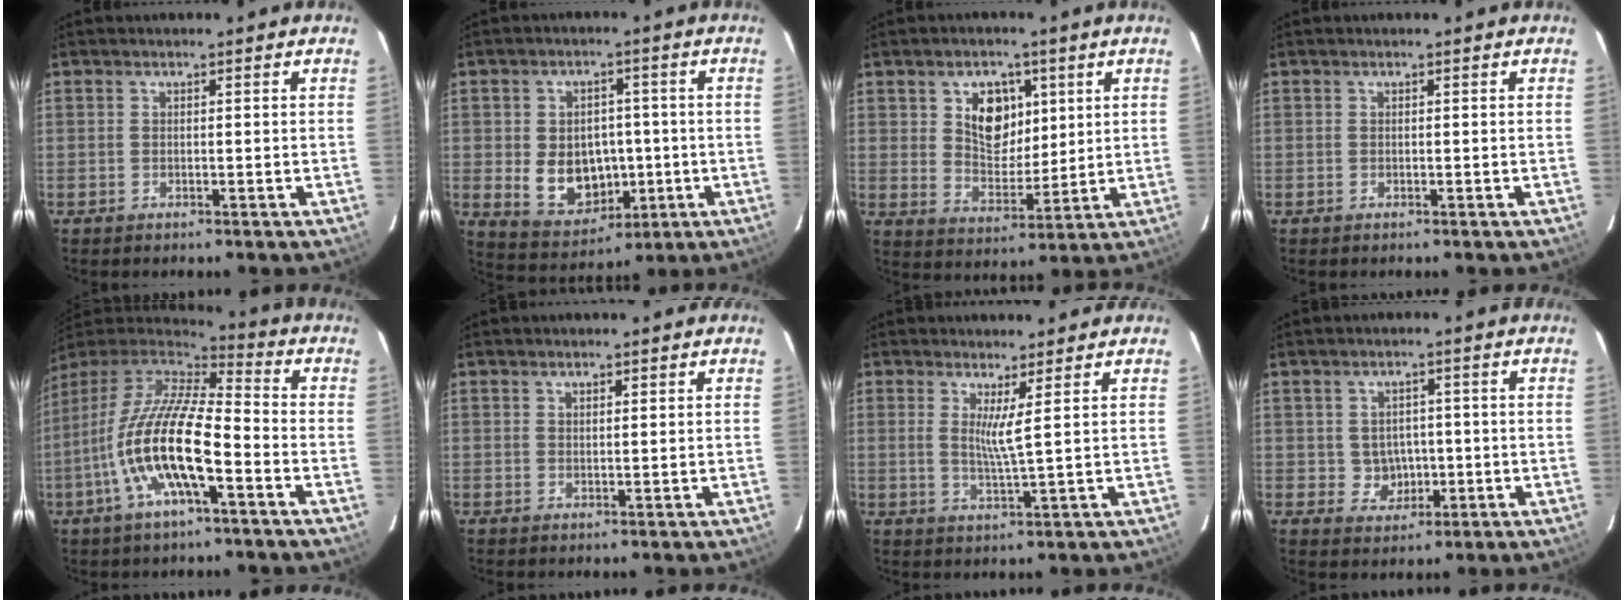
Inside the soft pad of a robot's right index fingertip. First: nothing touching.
{"total": 10.5, "force": [-1.3, 8.2, 6.3], "torque": [-0.137, 0.000, 0.003]}
{"total": 9.2, "force": [3.5, 6.4, 5.7], "torque": [-0.096, 0.005, 0.068]}
{"total": 0.0}
{"total": 17.9, "force": [-6.2, 4.7, 16.1], "torque": [-0.306, -0.019, -0.124]}
{"total": 1.1, "force": [0.8, 0.3, 0.7], "torque": [-0.011, 0.001, 0.014]}
{"total": 3.7, "force": [1.6, -0.8, 3.2], "torque": [-0.060, -0.016, 0.024]}
{"total": 4.5, "force": [-0.3, 4.3, 1.2], "torque": [-0.029, 0.013, 0.009]}